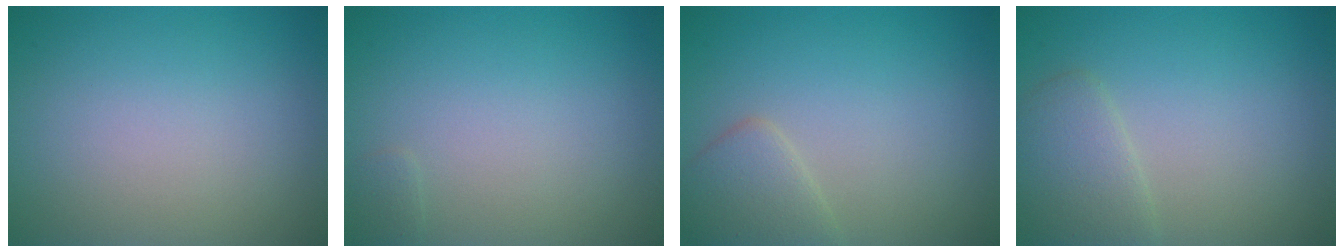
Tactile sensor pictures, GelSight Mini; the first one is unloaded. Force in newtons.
{"total": 0.5, "press": 0.5, "slide": 0.0}
{"total": 2.5, "press": 2.5, "slide": 0.2}
{"total": 2.6, "press": 2.6, "slide": 0.2}